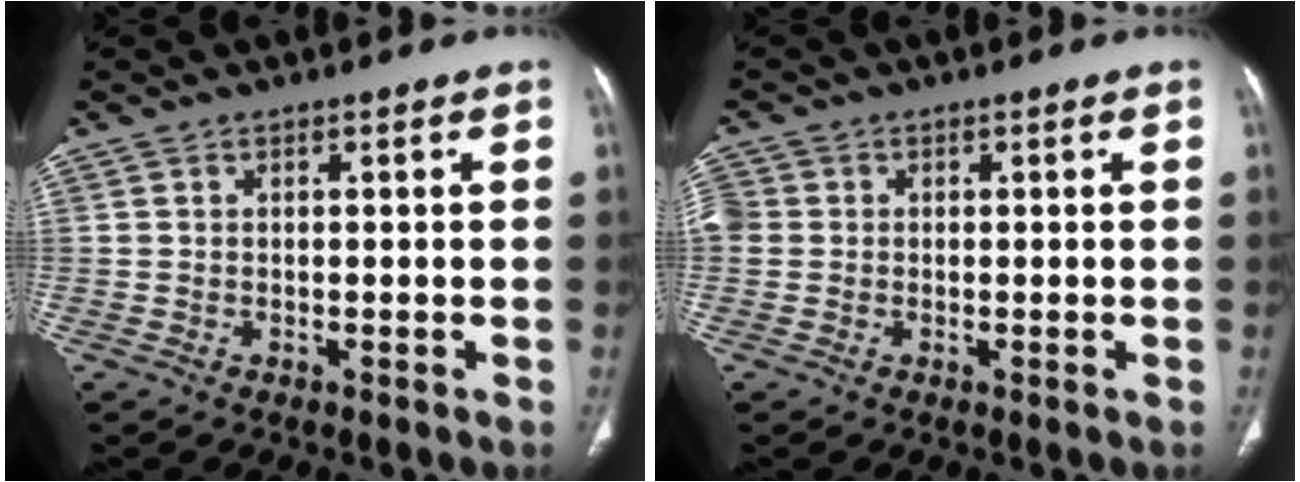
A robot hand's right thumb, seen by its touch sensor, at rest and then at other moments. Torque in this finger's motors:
{"motor_torque": [0.59, 3.86, 0.71, -0.37, 0.25]}